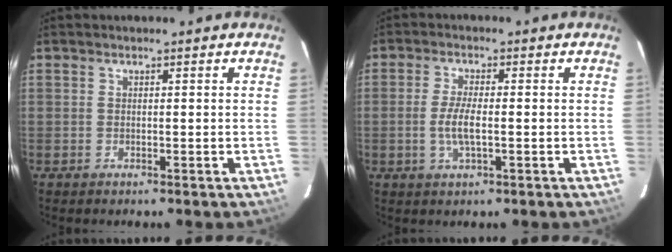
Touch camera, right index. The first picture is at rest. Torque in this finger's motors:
{"motor_torque": [0.73, -0.21, 0.42, 0.11]}